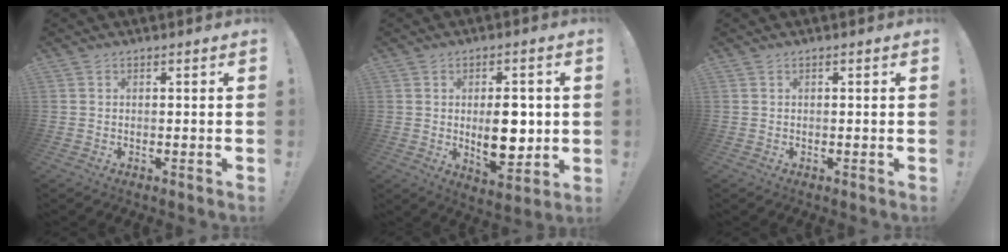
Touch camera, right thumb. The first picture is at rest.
{"total": 11.7, "force": [0.5, 6.7, 9.6], "torque": [-0.140, -0.007, 0.008]}
{"total": 0.0}